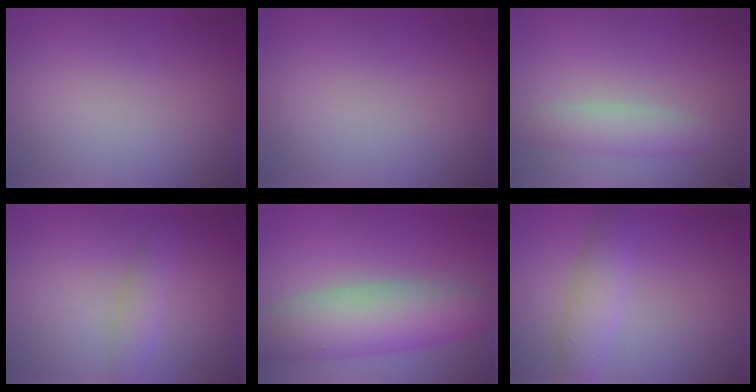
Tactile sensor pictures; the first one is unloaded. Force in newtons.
{"total": 0.0}
{"total": 2.6, "press": 2.6, "slide": 0.1}
{"total": 1.8, "press": 1.8, "slide": 0.1}
{"total": 7.5, "press": 7.5, "slide": 0.4}
{"total": 2.8, "press": 2.8, "slide": 0.0}